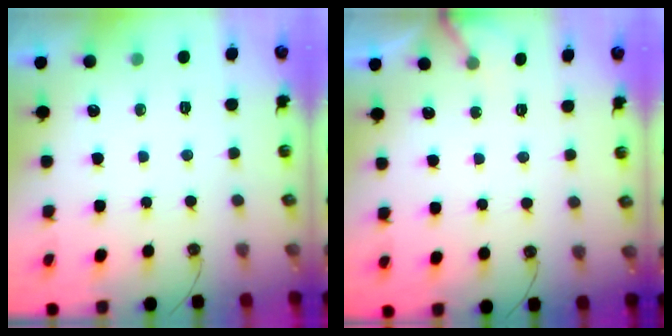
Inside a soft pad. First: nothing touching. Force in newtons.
{"total": 3.0, "press": 3.0, "slide": 0.3}